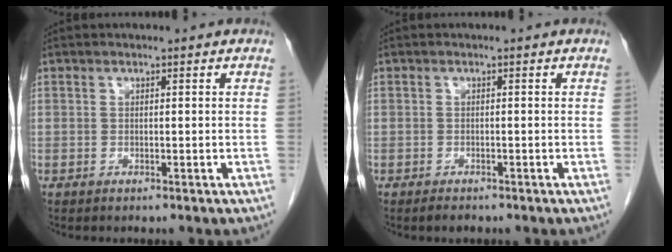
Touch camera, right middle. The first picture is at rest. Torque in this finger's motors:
{"motor_torque": [0.42, -0.20, -0.02, 0.00]}